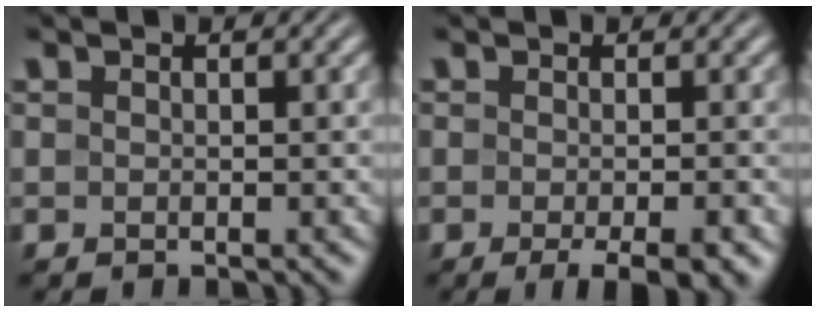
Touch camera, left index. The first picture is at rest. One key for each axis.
{"total": 4.1, "fx": -1.9, "fy": 0.9, "fz": 3.5, "tx": -0.047, "ty": -0.003, "tz": -0.026}